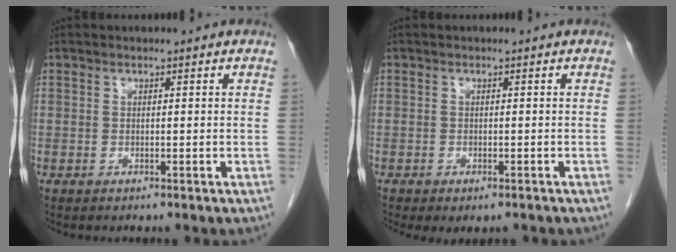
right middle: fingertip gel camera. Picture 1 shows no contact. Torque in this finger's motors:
{"motor_torque": [1.16, -0.97, 0.06, 0.08]}